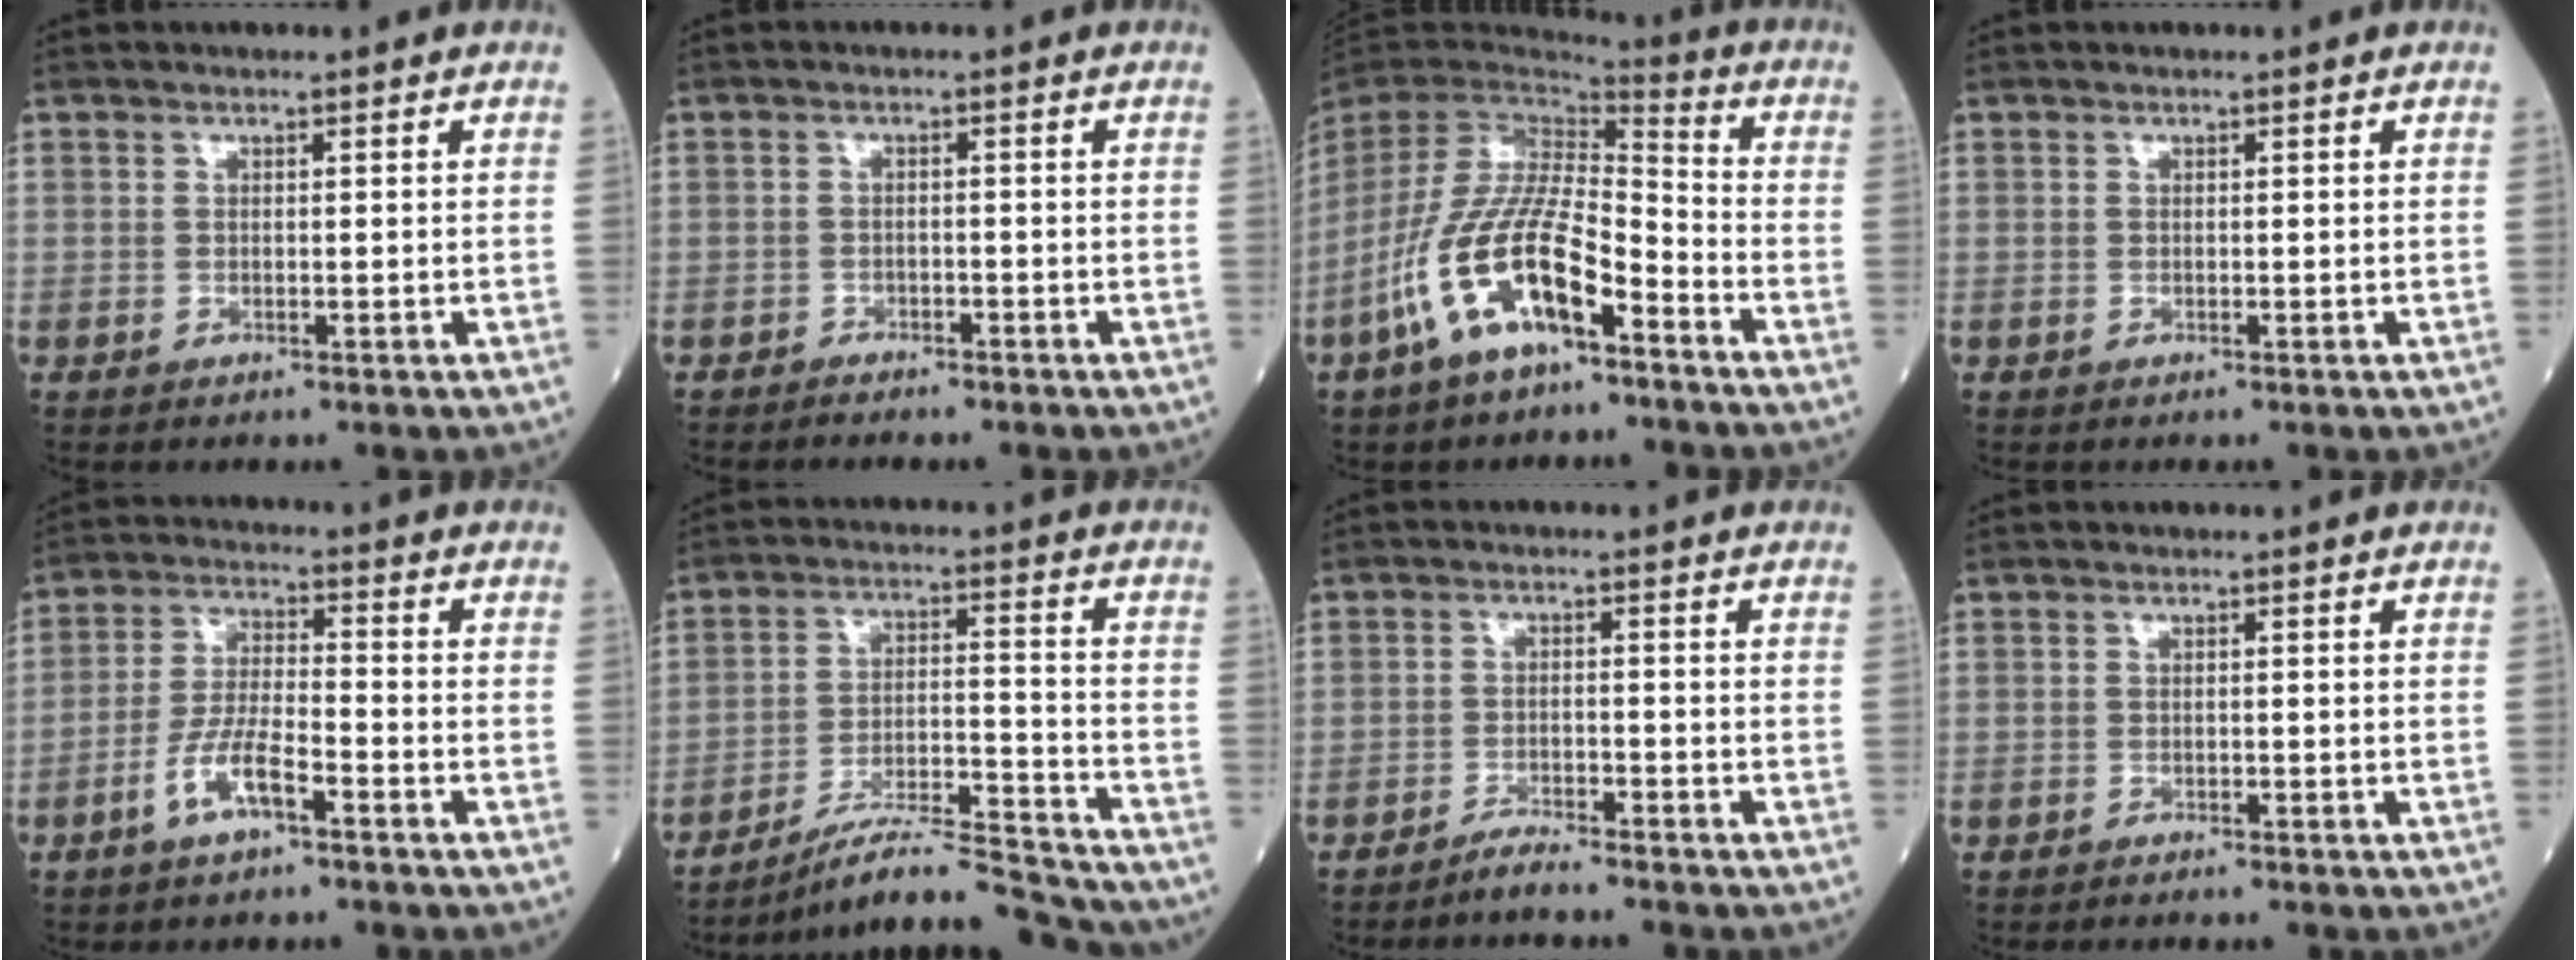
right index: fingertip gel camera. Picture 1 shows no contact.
{"total": 1.9, "force": [-1.7, 0.6, 0.3], "torque": [-0.007, -0.001, -0.025]}
{"total": 15.0, "force": [-7.6, 4.6, 12.1], "torque": [-0.253, -0.004, -0.143]}
{"total": 0.0}
{"total": 6.8, "force": [-3.7, 1.6, 5.5], "torque": [-0.113, 0.002, -0.074]}
{"total": 12.8, "force": [-12.2, 0.4, 3.9], "torque": [-0.060, 0.021, -0.208]}
{"total": 2.9, "force": [-2.8, -0.3, 0.6], "torque": [-0.012, -0.010, -0.051]}
{"total": 1.7, "force": [-1.6, 0.1, 0.6], "torque": [-0.011, -0.002, -0.020]}